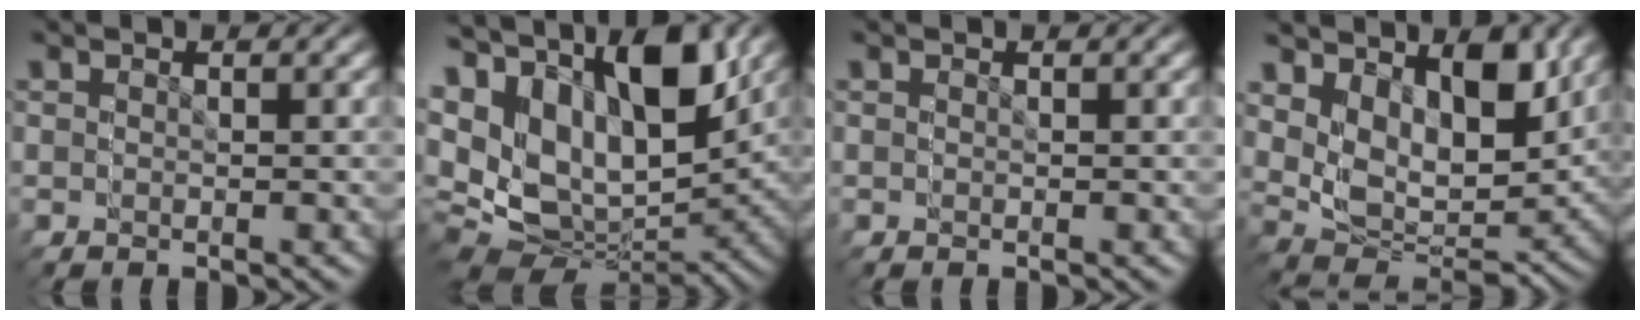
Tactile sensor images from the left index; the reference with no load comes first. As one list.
[{"total": 10.2, "force": [1.6, 7.6, 6.6], "torque": [-0.141, -0.020, 0.036]}, {"total": 0.0}, {"total": 5.4, "force": [3.5, 3.8, 1.5], "torque": [-0.045, -0.003, 0.053]}]